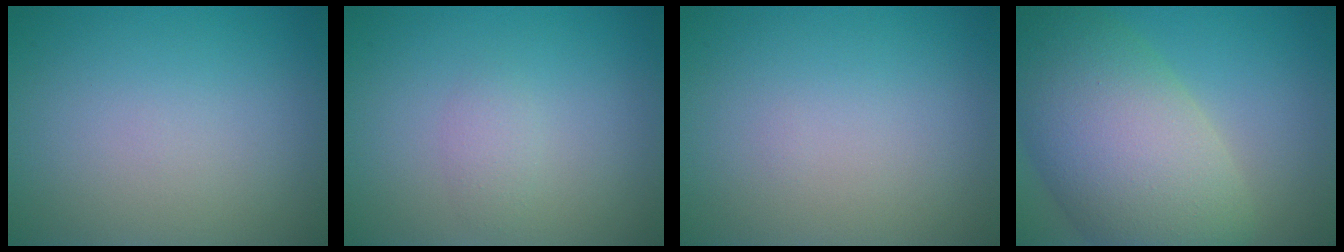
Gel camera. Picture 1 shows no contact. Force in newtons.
{"total": 1.2, "press": 1.2, "slide": 0.0}
{"total": 0.0}
{"total": 11.8, "press": 11.8, "slide": 0.5}